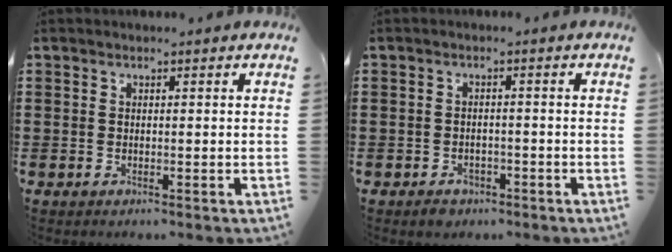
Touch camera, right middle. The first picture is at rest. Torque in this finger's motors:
{"motor_torque": [0.32, 0.17, 0.07, 0.03]}